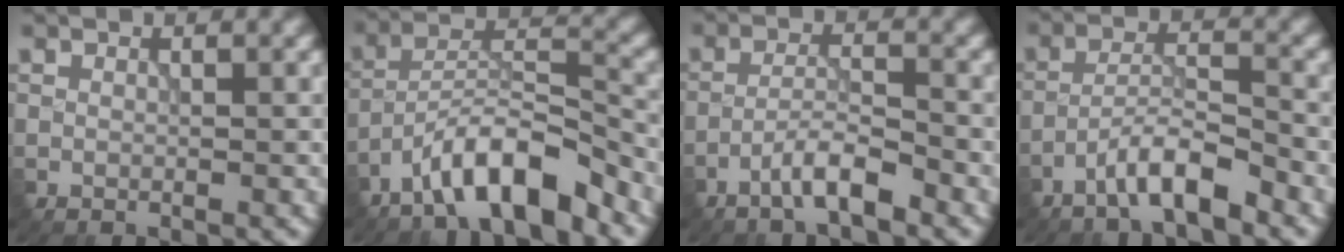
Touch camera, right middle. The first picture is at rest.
{"total": 7.5, "force": [-5.4, 1.8, 4.8], "torque": [-0.079, 0.014, -0.097]}
{"total": 3.5, "force": [-2.5, 0.5, 2.4], "torque": [-0.044, 0.011, -0.052]}
{"total": 4.4, "force": [-3.2, 0.7, 3.0], "torque": [-0.051, 0.013, -0.066]}